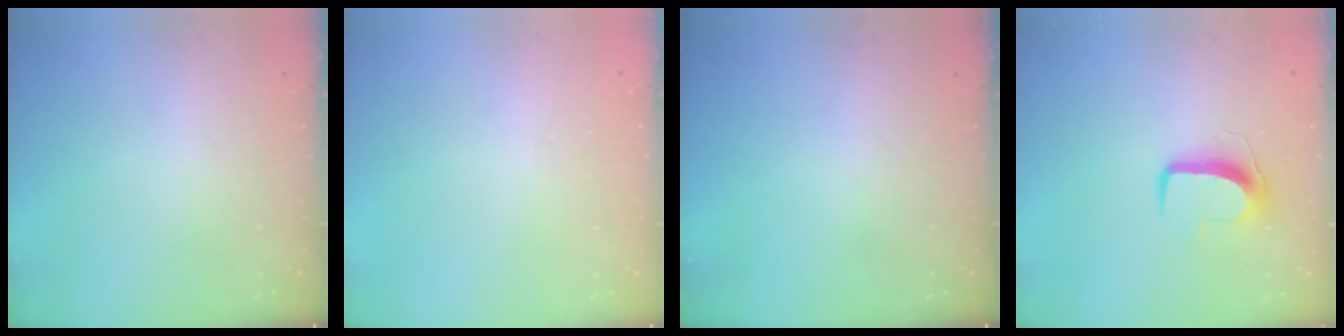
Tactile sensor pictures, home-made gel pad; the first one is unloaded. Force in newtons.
{"total": 0.6, "press": 0.6, "slide": 0.1}
{"total": 0.0}
{"total": 11.0, "press": 11.0, "slide": 0.9}